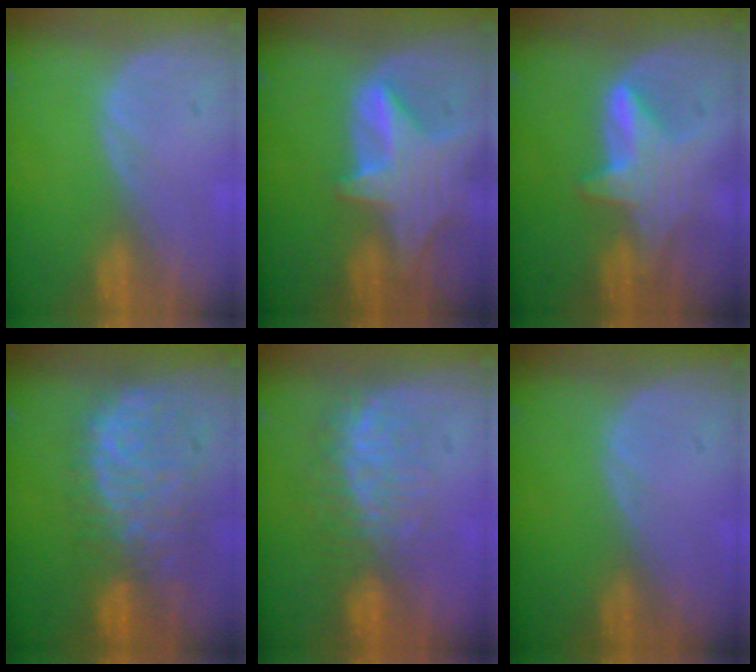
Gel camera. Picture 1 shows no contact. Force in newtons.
{"total": 7.9, "press": 7.2, "slide": 3.2}
{"total": 5.8, "press": 5.7, "slide": 0.9}
{"total": 11.0, "press": 9.6, "slide": 5.4}
{"total": 8.1, "press": 7.5, "slide": 3.0}
{"total": 0.0}